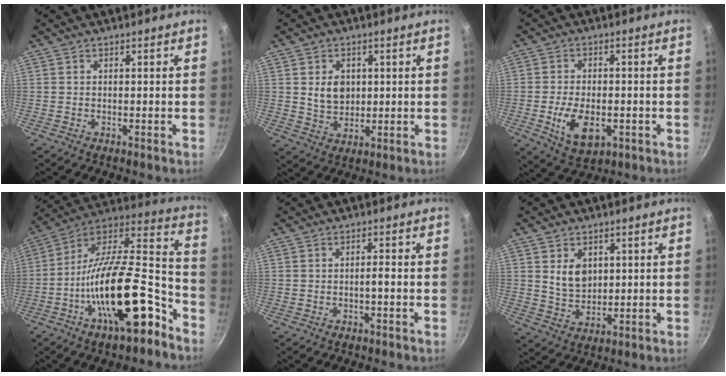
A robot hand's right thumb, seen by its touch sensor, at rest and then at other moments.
{"total": 6.0, "force": [1.2, 4.7, 3.7], "torque": [-0.042, -0.012, 0.025]}
{"total": 9.5, "force": [-2.5, 5.4, 7.4], "torque": [-0.123, 0.001, -0.032]}
{"total": 25.9, "force": [-11.9, 9.8, 20.9], "torque": [-0.296, 0.075, -0.209]}
{"total": 1.4, "force": [-0.4, 0.2, 1.3], "torque": [-0.025, 0.008, -0.006]}
{"total": 6.2, "force": [1.9, 4.4, 3.8], "torque": [-0.050, -0.018, 0.042]}